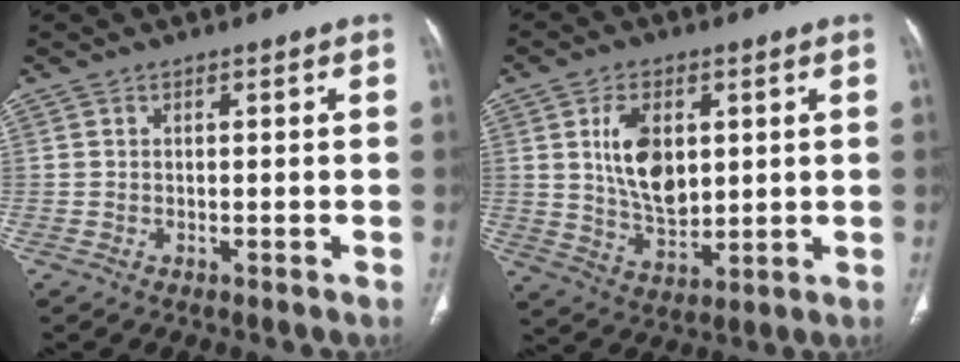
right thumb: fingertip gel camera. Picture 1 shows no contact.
{"total": 11.1, "force": [2.6, 6.7, 8.4], "torque": [-0.132, -0.018, 0.059]}